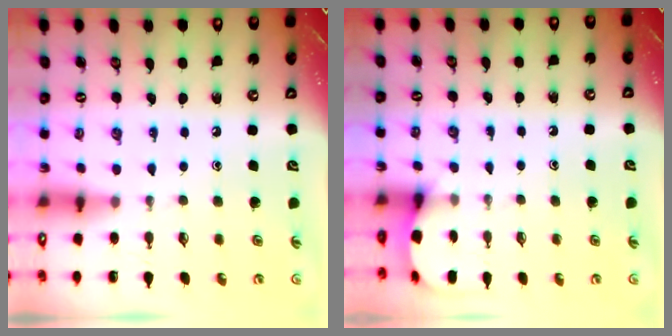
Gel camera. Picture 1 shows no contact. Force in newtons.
{"total": 4.6, "press": 4.5, "slide": 0.5}